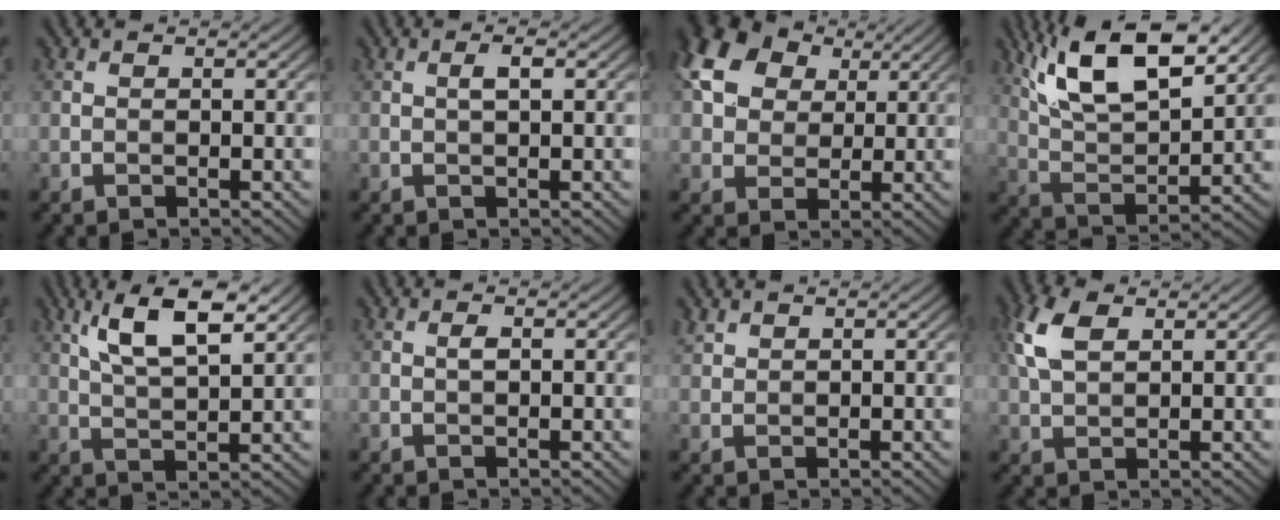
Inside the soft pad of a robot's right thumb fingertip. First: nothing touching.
{"total": 1.4, "force": [0.3, 0.3, 1.4], "torque": [-0.025, 0.005, 0.006]}
{"total": 11.7, "force": [4.5, 8.5, 6.5], "torque": [-0.176, 0.035, 0.077]}
{"total": 14.9, "force": [9.0, 5.1, 10.7], "torque": [-0.219, 0.015, 0.152]}
{"total": 8.8, "force": [4.7, 2.4, 7.0], "torque": [-0.136, 0.008, 0.089]}
{"total": 0.9, "force": [0.1, 0.3, 0.8], "torque": [-0.017, 0.002, 0.002]}
{"total": 1.5, "force": [1.2, 0.7, 0.4], "torque": [-0.013, 0.004, 0.032]}
{"total": 6.0, "force": [2.6, 3.1, 4.5], "torque": [-0.116, 0.015, 0.050]}